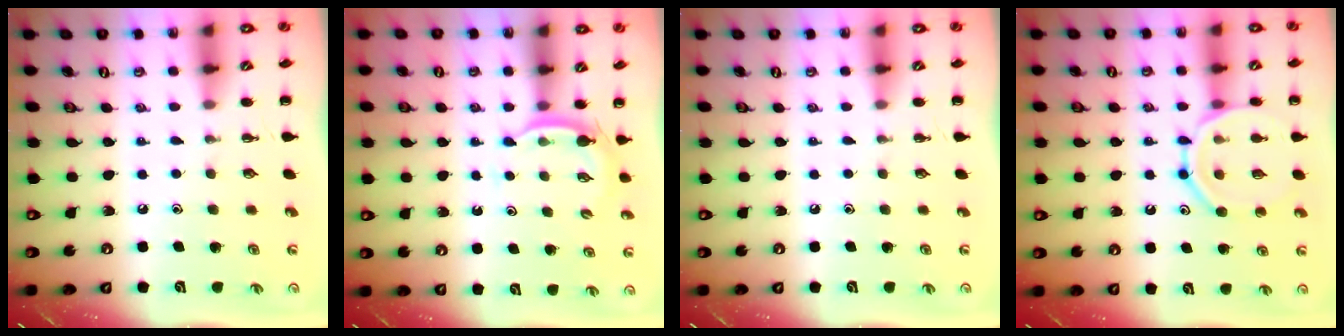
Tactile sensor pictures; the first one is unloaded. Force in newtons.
{"total": 3.2, "press": 3.1, "slide": 0.8}
{"total": 0.0}
{"total": 14.2, "press": 14.2, "slide": 1.3}